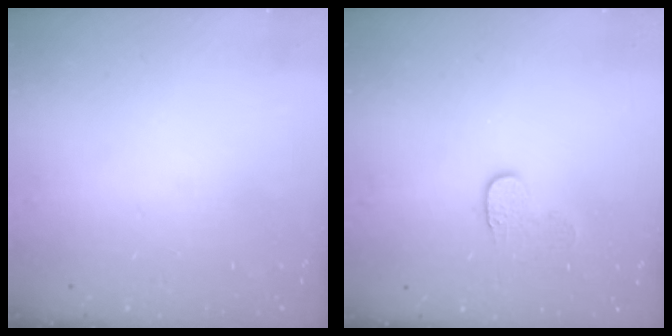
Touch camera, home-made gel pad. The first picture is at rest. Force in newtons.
{"total": 5.8, "press": 5.8, "slide": 0.5}